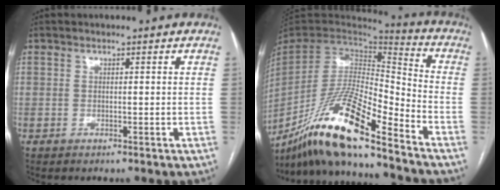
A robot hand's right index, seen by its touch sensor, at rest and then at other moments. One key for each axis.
{"total": 19.7, "fx": -14.7, "fy": 1.3, "fz": 13.1, "tx": -0.275, "ty": -0.024, "tz": -0.276}